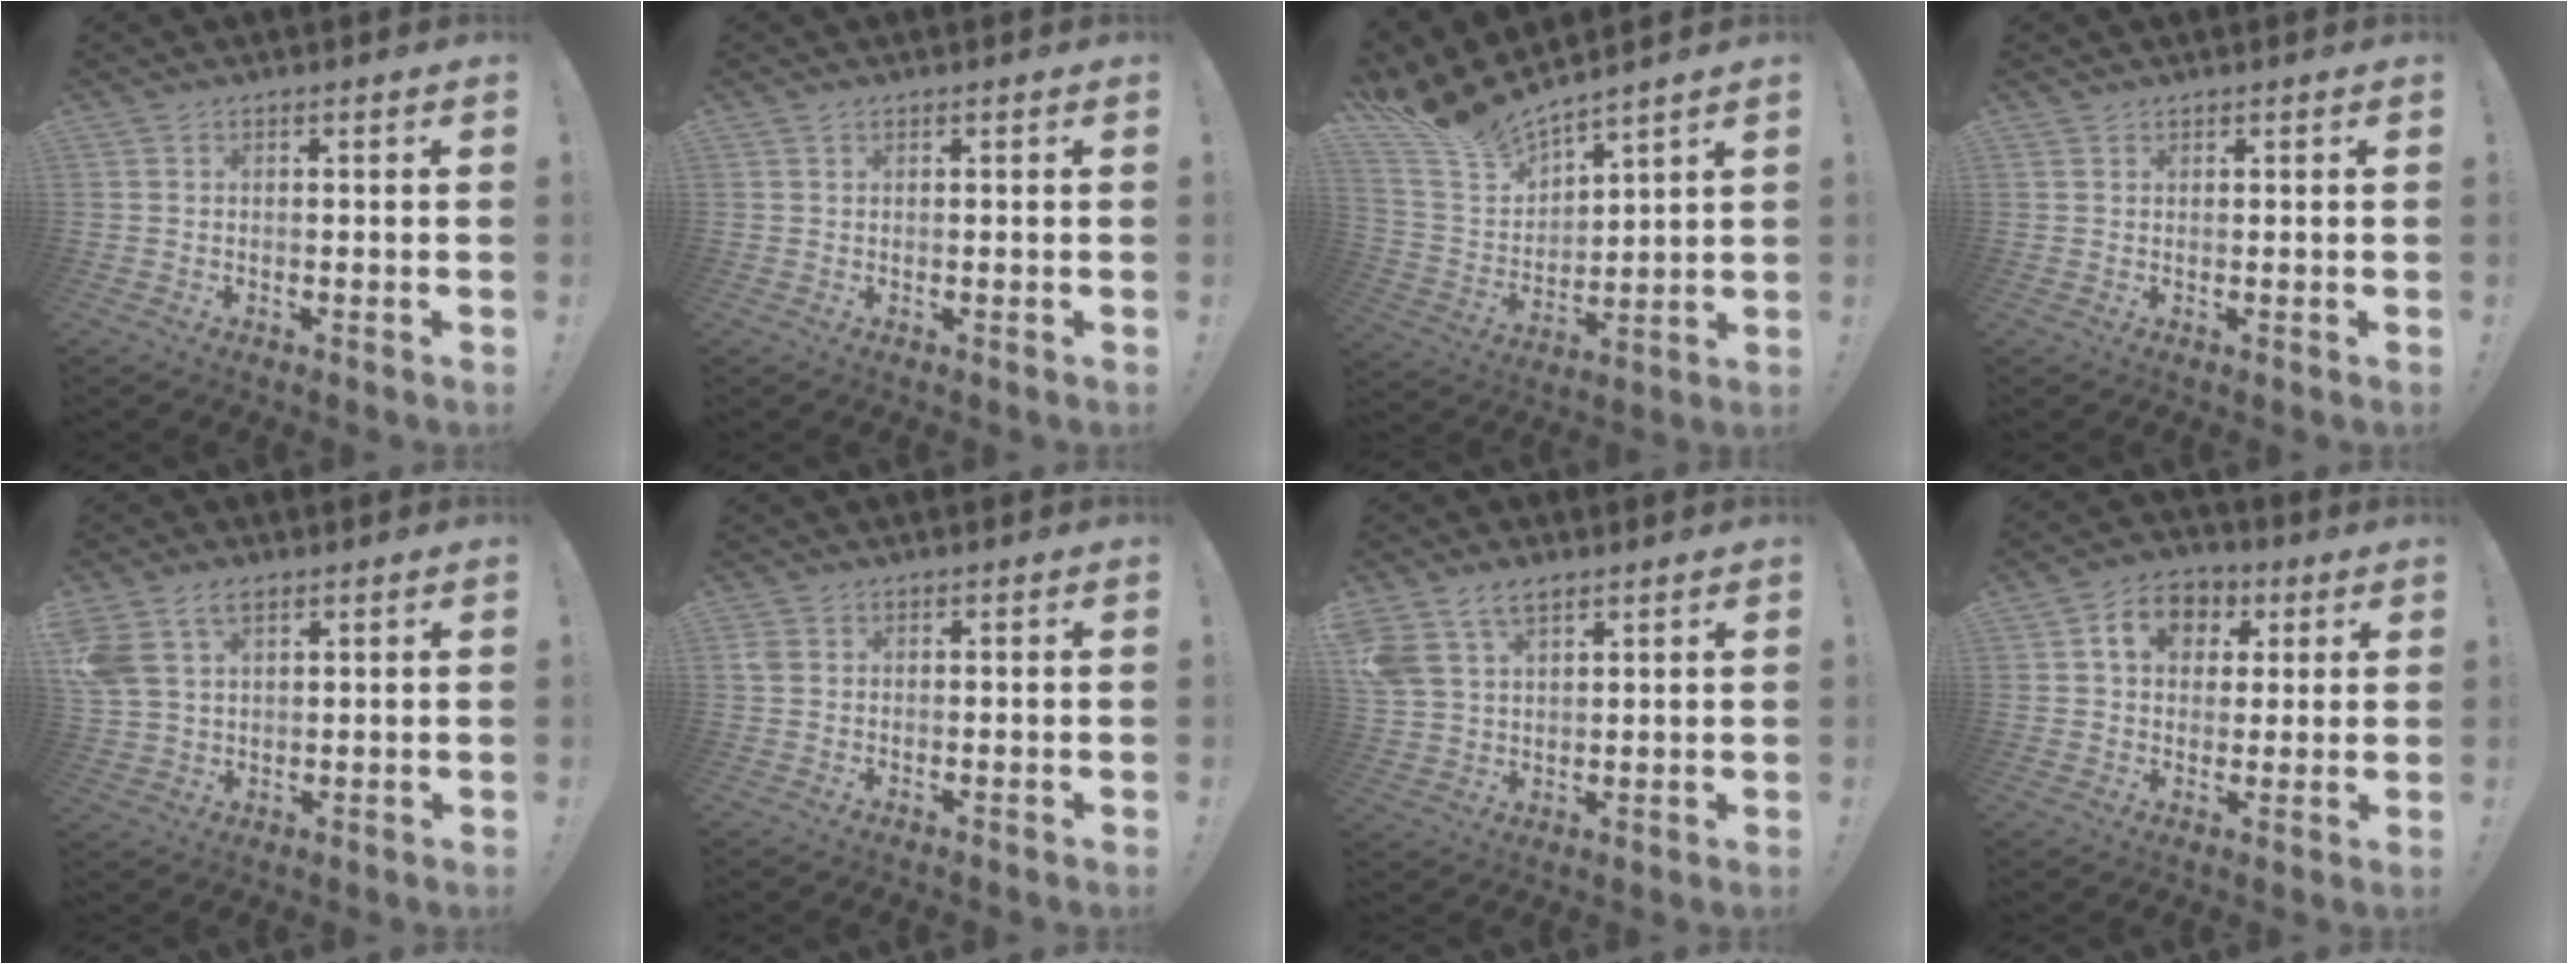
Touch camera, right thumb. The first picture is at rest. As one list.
[{"total": 0.5, "force": [0.3, 0.3, 0.2], "torque": [-0.005, 0.000, 0.007]}, {"total": 12.1, "force": [11.2, 2.8, 3.6], "torque": [-0.102, -0.094, 0.206]}, {"total": 0.6, "force": [0.5, 0.3, 0.1], "torque": [-0.001, -0.001, 0.011]}, {"total": 8.9, "force": [4.8, 5.6, 4.9], "torque": [-0.101, -0.007, 0.098]}, {"total": 2.2, "force": [0.5, 1.7, 1.3], "torque": [-0.022, 0.005, 0.011]}, {"total": 9.1, "force": [5.9, 5.5, 4.2], "torque": [-0.080, -0.019, 0.120]}, {"total": 9.8, "force": [3.3, 7.8, 4.9], "torque": [-0.072, 0.002, 0.062]}]